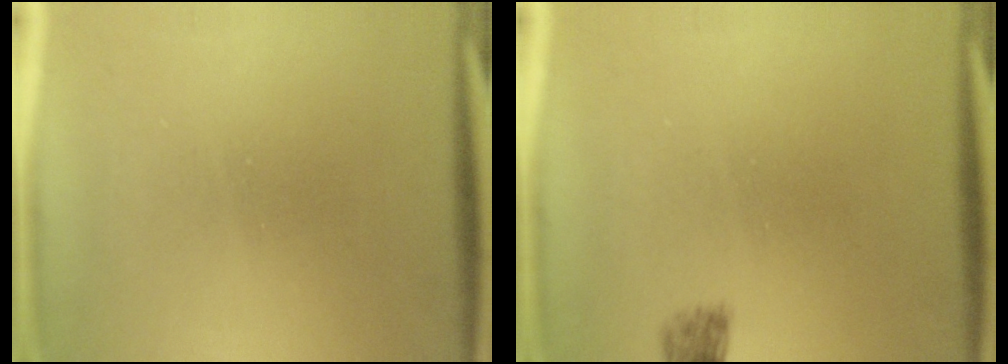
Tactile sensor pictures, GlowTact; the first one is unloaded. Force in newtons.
{"total": 1.2}